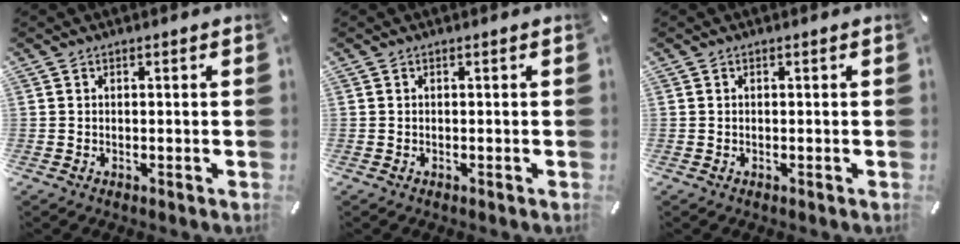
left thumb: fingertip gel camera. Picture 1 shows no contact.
{"total": 0.0}
{"total": 0.0}